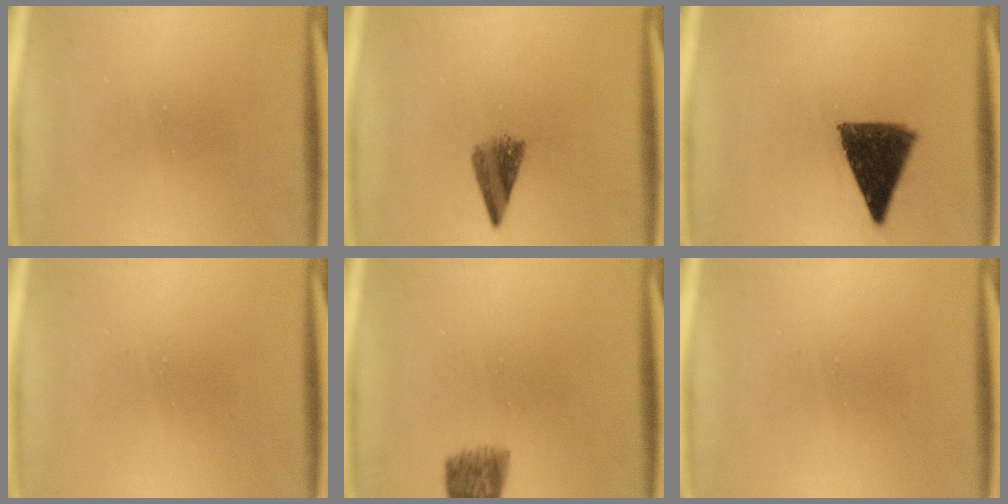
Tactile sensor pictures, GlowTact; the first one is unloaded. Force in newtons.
{"total": 4.0}
{"total": 9.1}
{"total": 0.0}
{"total": 5.5}
{"total": 0.0}